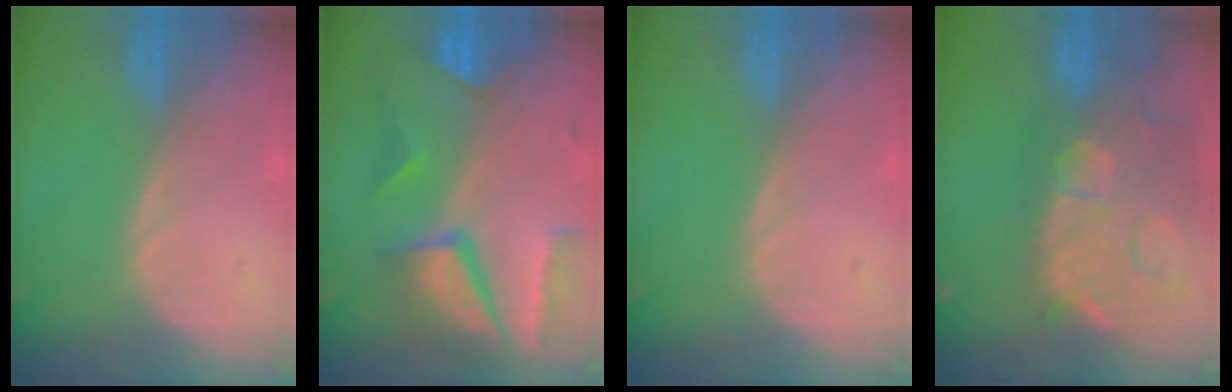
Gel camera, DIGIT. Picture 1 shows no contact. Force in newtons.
{"total": 10.5, "press": 8.9, "slide": 5.6}
{"total": 0.0}
{"total": 15.0, "press": 12.0, "slide": 9.0}